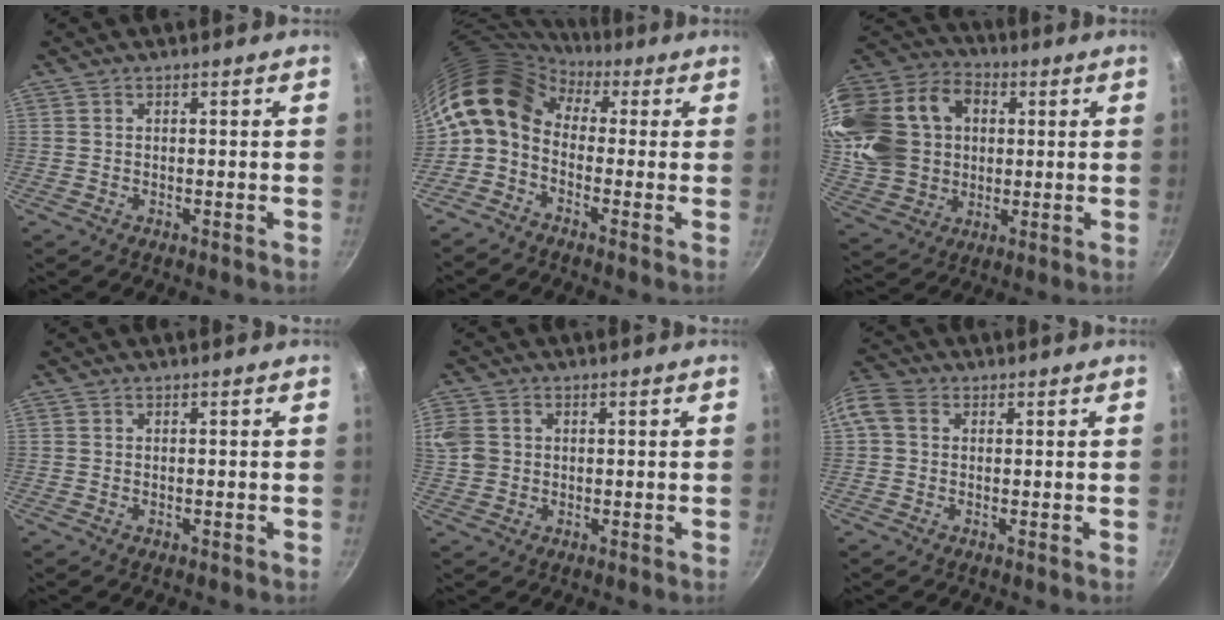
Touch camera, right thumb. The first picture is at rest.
{"total": 10.5, "force": [2.1, 7.2, 7.3], "torque": [-0.123, 0.024, 0.013]}
{"total": 24.9, "force": [3.8, 19.5, 15.0], "torque": [-0.296, 0.031, 0.078]}
{"total": 0.0}
{"total": 8.2, "force": [1.2, 6.9, 4.3], "torque": [-0.098, 0.012, 0.022]}
{"total": 7.6, "force": [1.5, 6.1, 4.3], "torque": [-0.100, 0.023, 0.013]}